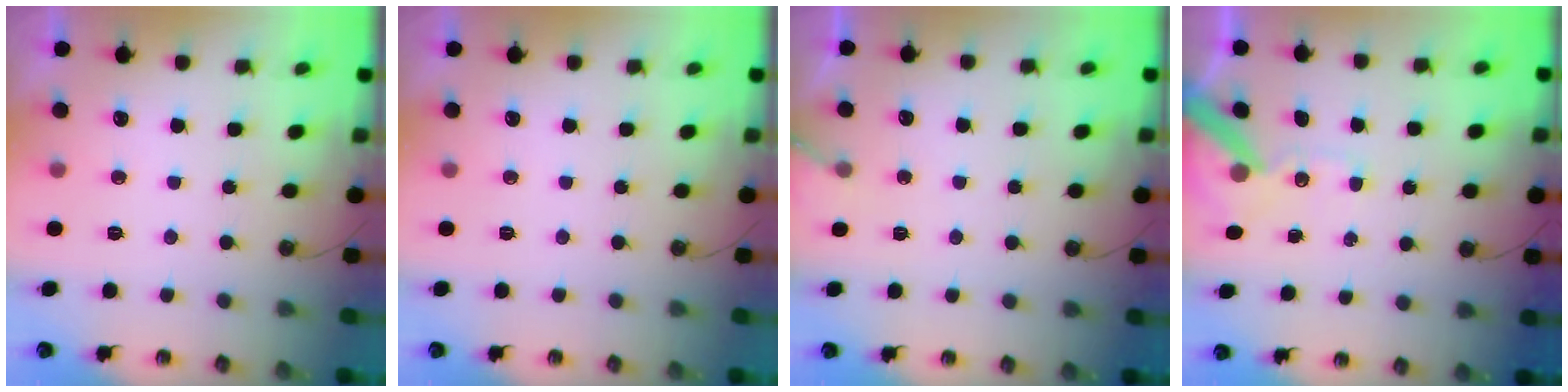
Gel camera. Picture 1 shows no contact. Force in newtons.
{"total": 0.0}
{"total": 4.2, "press": 4.2, "slide": 0.3}
{"total": 11.3, "press": 11.2, "slide": 1.7}